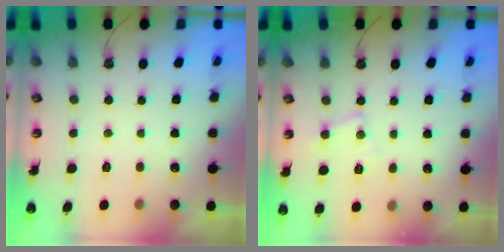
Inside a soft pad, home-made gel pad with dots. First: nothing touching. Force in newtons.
{"total": 6.8, "press": 6.8, "slide": 0.4}